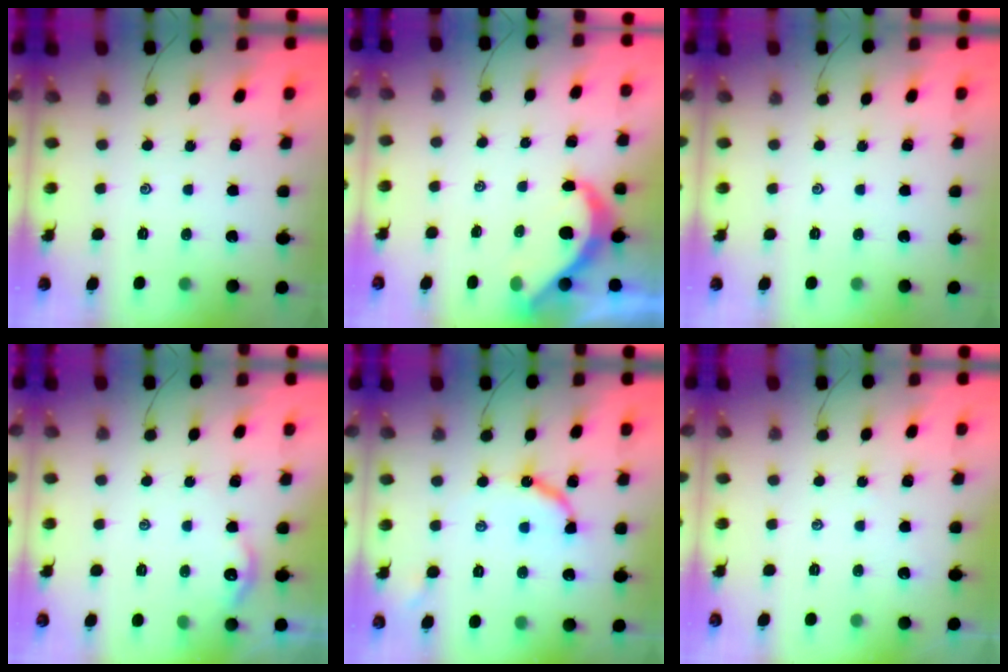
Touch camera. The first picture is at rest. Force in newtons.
{"total": 7.2, "press": 7.2, "slide": 0.4}
{"total": 0.0}
{"total": 4.5, "press": 4.5, "slide": 0.5}
{"total": 9.4, "press": 9.4, "slide": 0.8}
{"total": 1.7, "press": 1.6, "slide": 0.4}